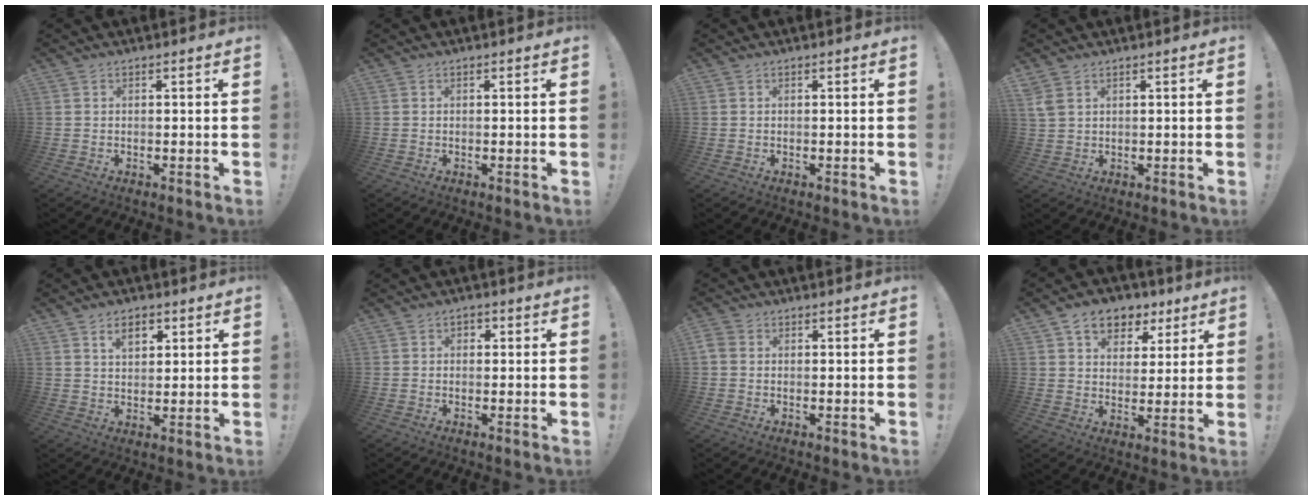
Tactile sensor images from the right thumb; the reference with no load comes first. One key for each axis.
{"total": 0.0}
{"total": 0.0}
{"total": 3.3, "fx": 1.9, "fy": 2.1, "fz": 1.7, "tx": -0.034, "ty": -0.003, "tz": 0.039}
{"total": 5.7, "fx": 2.8, "fy": 3.7, "fz": 3.4, "tx": -0.051, "ty": -0.002, "tz": 0.048}
{"total": 1.5, "fx": -0.4, "fy": 1.3, "fz": 0.7, "tx": -0.009, "ty": 0.006, "tz": -0.009}
{"total": 2.7, "fx": 0.2, "fy": 2.1, "fz": 1.6, "tx": -0.030, "ty": 0.006, "tz": 0.008}
{"total": 9.6, "fx": 5.4, "fy": 7.0, "fz": 4.0, "tx": -0.053, "ty": -0.024, "tz": 0.102}